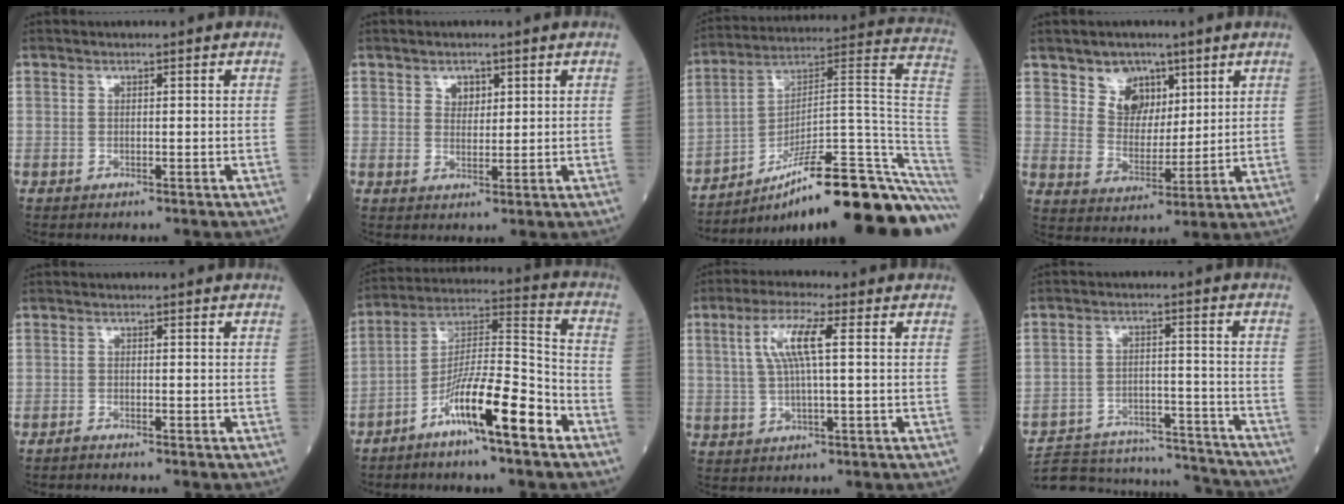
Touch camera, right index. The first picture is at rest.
{"total": 2.4, "force": [1.3, 1.6, 1.2], "torque": [-0.017, 0.000, 0.021]}
{"total": 24.7, "force": [-17.9, 0.9, 17.1], "torque": [-0.145, 0.050, -0.271]}
{"total": 7.1, "force": [4.3, 5.2, 2.1], "torque": [-0.039, 0.007, 0.081]}
{"total": 1.6, "force": [-1.5, 0.0, 0.5], "torque": [-0.009, 0.000, -0.019]}
{"total": 13.3, "force": [-7.3, 1.2, 11.0], "torque": [-0.198, 0.002, -0.135]}
{"total": 6.9, "force": [1.7, 0.7, 6.7], "torque": [-0.139, 0.011, 0.032]}
{"total": 20.1, "force": [-19.4, 3.2, 4.1], "torque": [-0.086, 0.009, -0.272]}